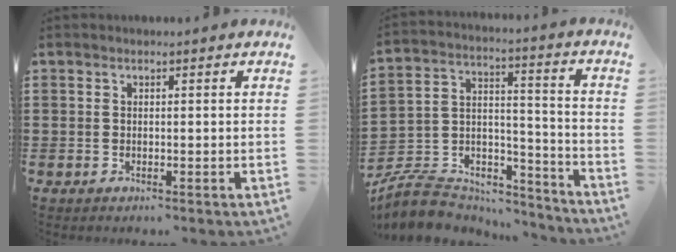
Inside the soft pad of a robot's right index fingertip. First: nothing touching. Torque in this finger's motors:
{"motor_torque": [-2.14, 0.00, -0.72, -0.21]}